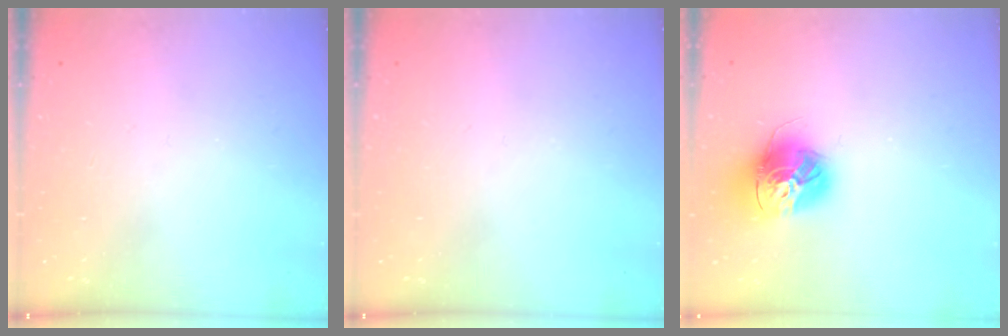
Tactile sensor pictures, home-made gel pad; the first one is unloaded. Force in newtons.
{"total": 0.0}
{"total": 15.9, "press": 15.8, "slide": 1.4}